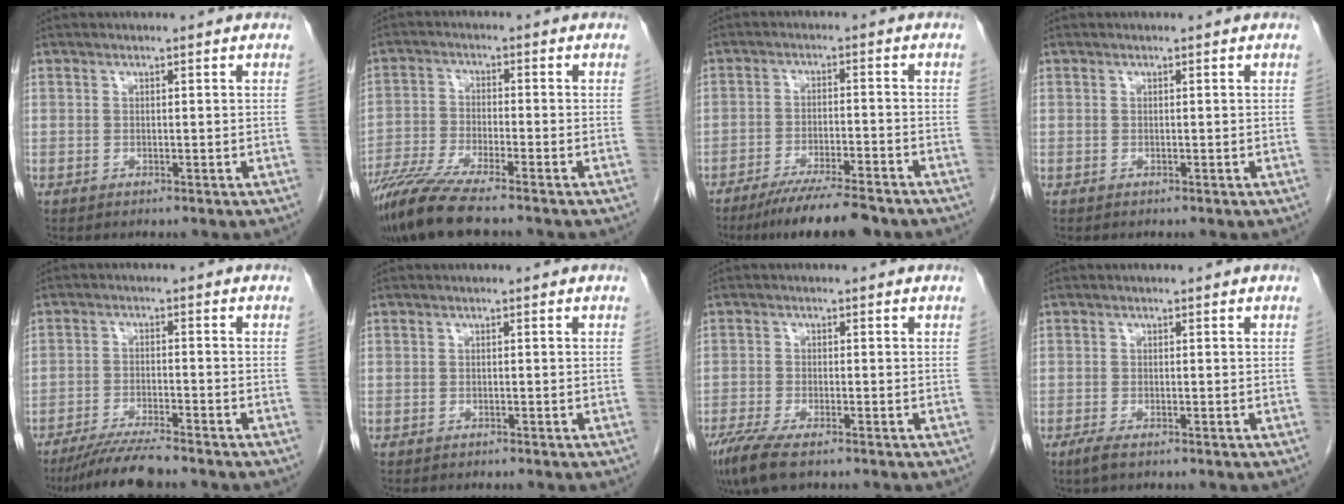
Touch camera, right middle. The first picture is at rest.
{"total": 9.2, "force": [-7.5, 0.1, 5.4], "torque": [-0.101, -0.029, -0.135]}
{"total": 10.3, "force": [-8.5, 0.8, 5.8], "torque": [-0.086, -0.023, -0.134]}
{"total": 0.0}
{"total": 6.6, "force": [-5.6, -0.1, 3.3], "torque": [-0.056, -0.020, -0.100]}
{"total": 0.5, "force": [-0.5, 0.1, 0.1], "torque": [-0.011, -0.002, -0.010]}
{"total": 6.4, "force": [-4.5, 1.2, 4.3], "torque": [-0.086, -0.019, -0.078]}
{"total": 1.7, "force": [-1.2, 0.3, 1.2], "torque": [-0.036, -0.007, -0.024]}